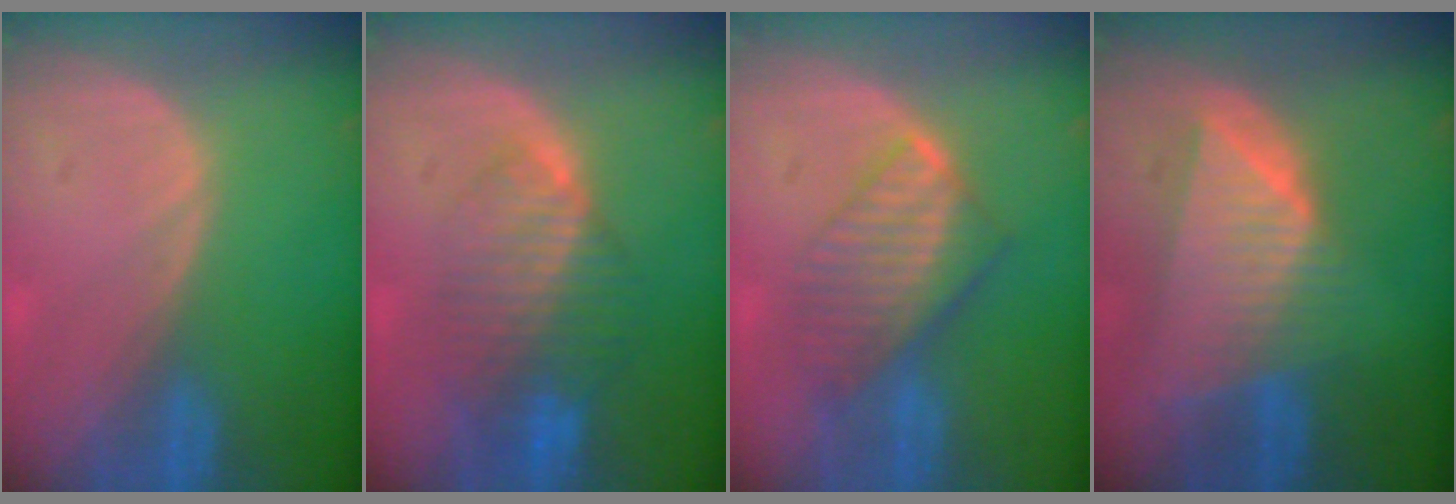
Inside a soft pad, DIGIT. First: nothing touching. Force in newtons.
{"total": 8.3, "press": 7.1, "slide": 4.4}
{"total": 7.6, "press": 6.9, "slide": 3.2}
{"total": 8.7, "press": 7.9, "slide": 3.8}